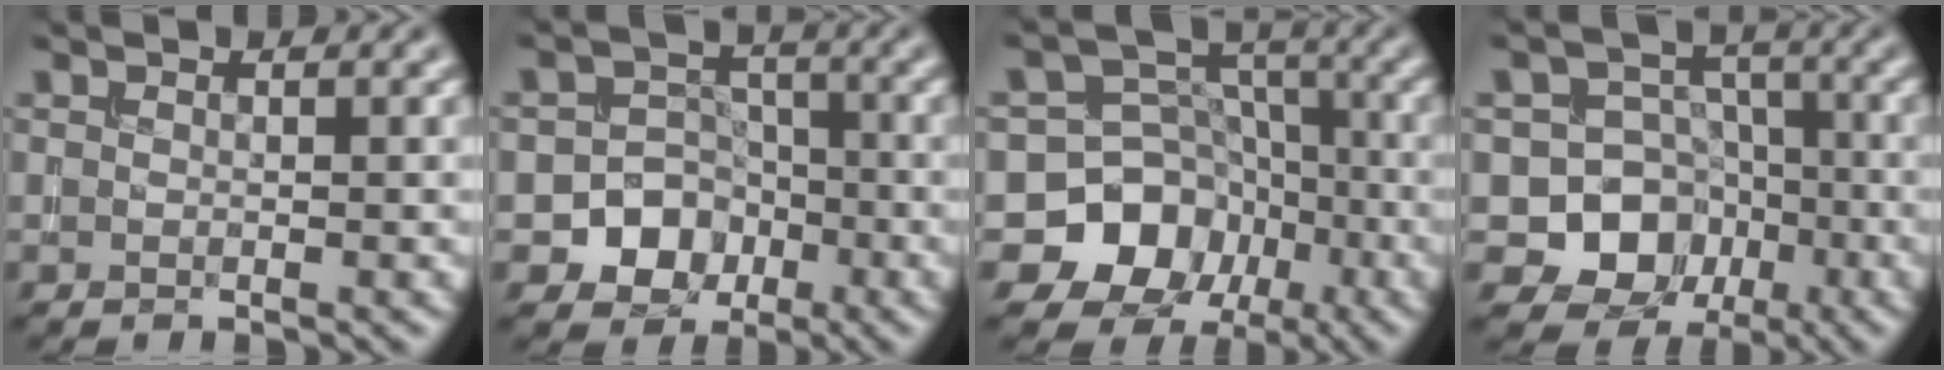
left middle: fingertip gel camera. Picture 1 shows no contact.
{"total": 5.4, "force": [-2.2, 4.7, 1.3], "torque": [0.010, 0.004, -0.057]}
{"total": 10.6, "force": [-4.6, 9.4, 2.2], "torque": [-0.034, 0.001, -0.104]}
{"total": 9.7, "force": [-3.2, 8.8, 2.6], "torque": [-0.027, 0.003, -0.077]}